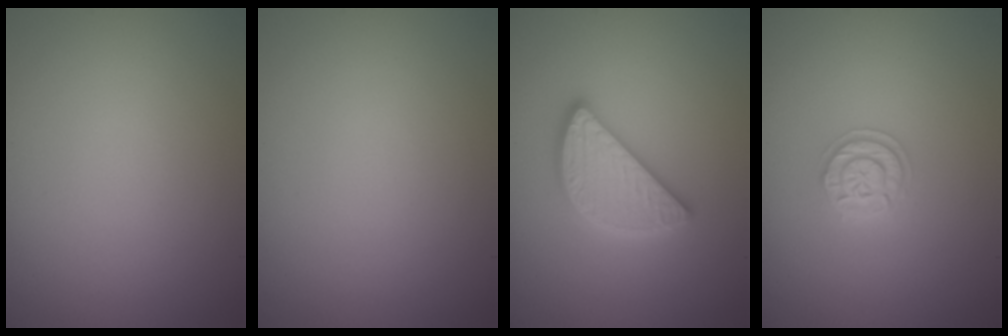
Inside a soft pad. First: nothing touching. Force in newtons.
{"total": 0.0}
{"total": 4.5, "press": 4.5, "slide": 0.3}
{"total": 2.0, "press": 1.9, "slide": 0.3}